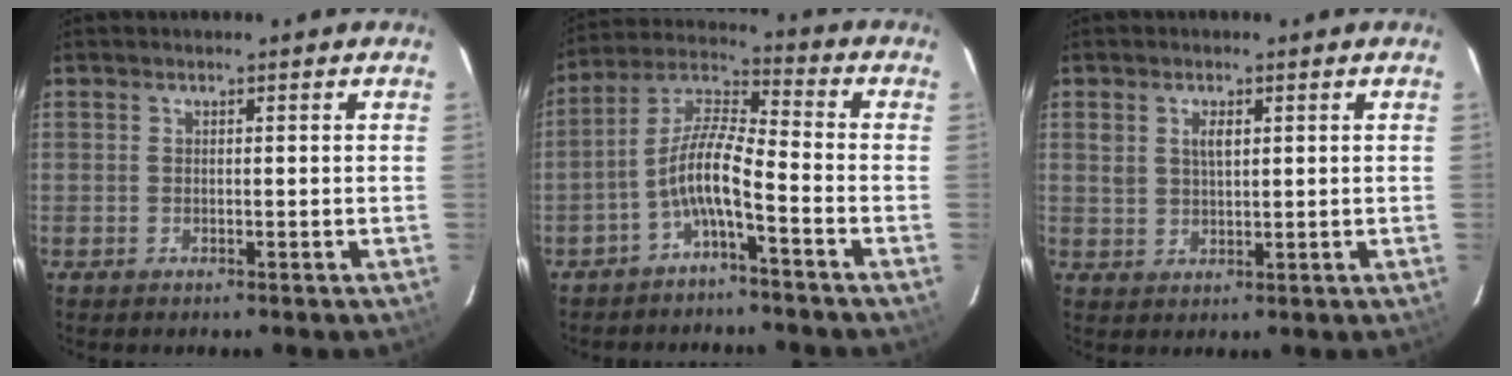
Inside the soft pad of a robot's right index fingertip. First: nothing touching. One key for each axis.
{"total": 8.2, "fx": -4.0, "fy": 1.2, "fz": 7.0, "tx": -0.162, "ty": 0.016, "tz": -0.079}
{"total": 2.9, "fx": 1.1, "fy": 1.7, "fz": 2.2, "tx": -0.039, "ty": 0.004, "tz": 0.021}